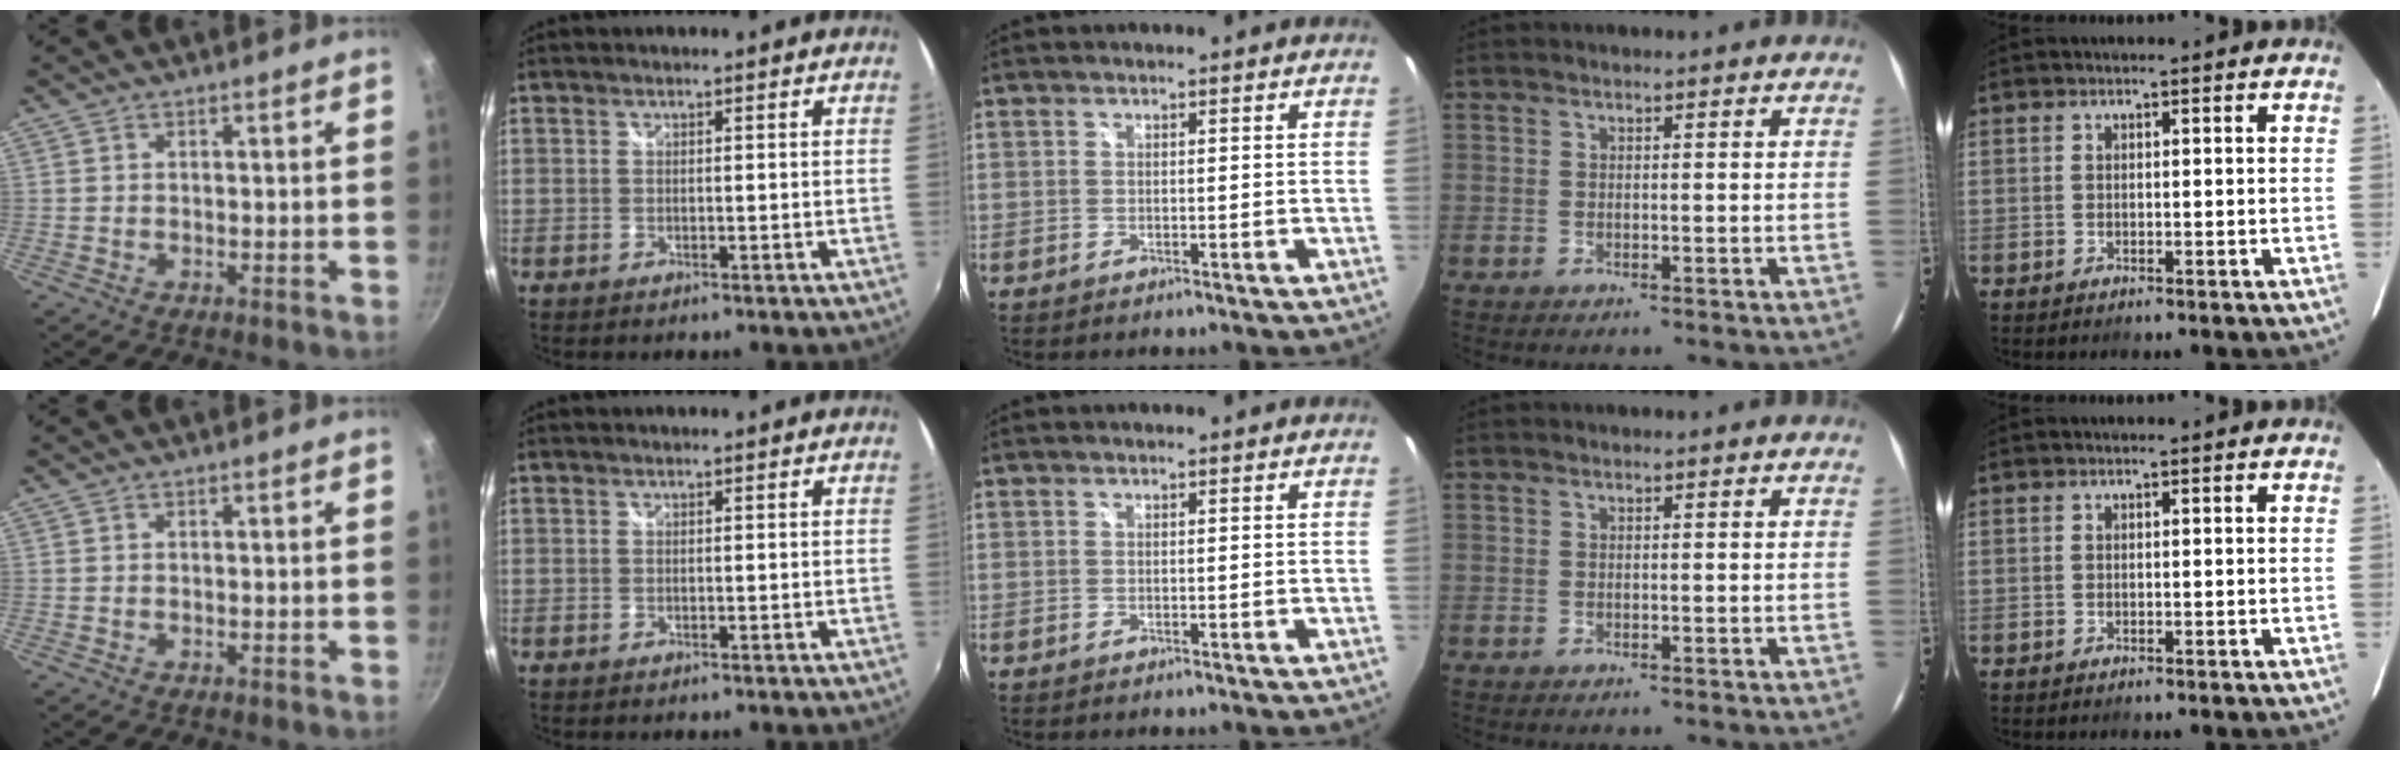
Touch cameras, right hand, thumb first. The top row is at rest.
{}